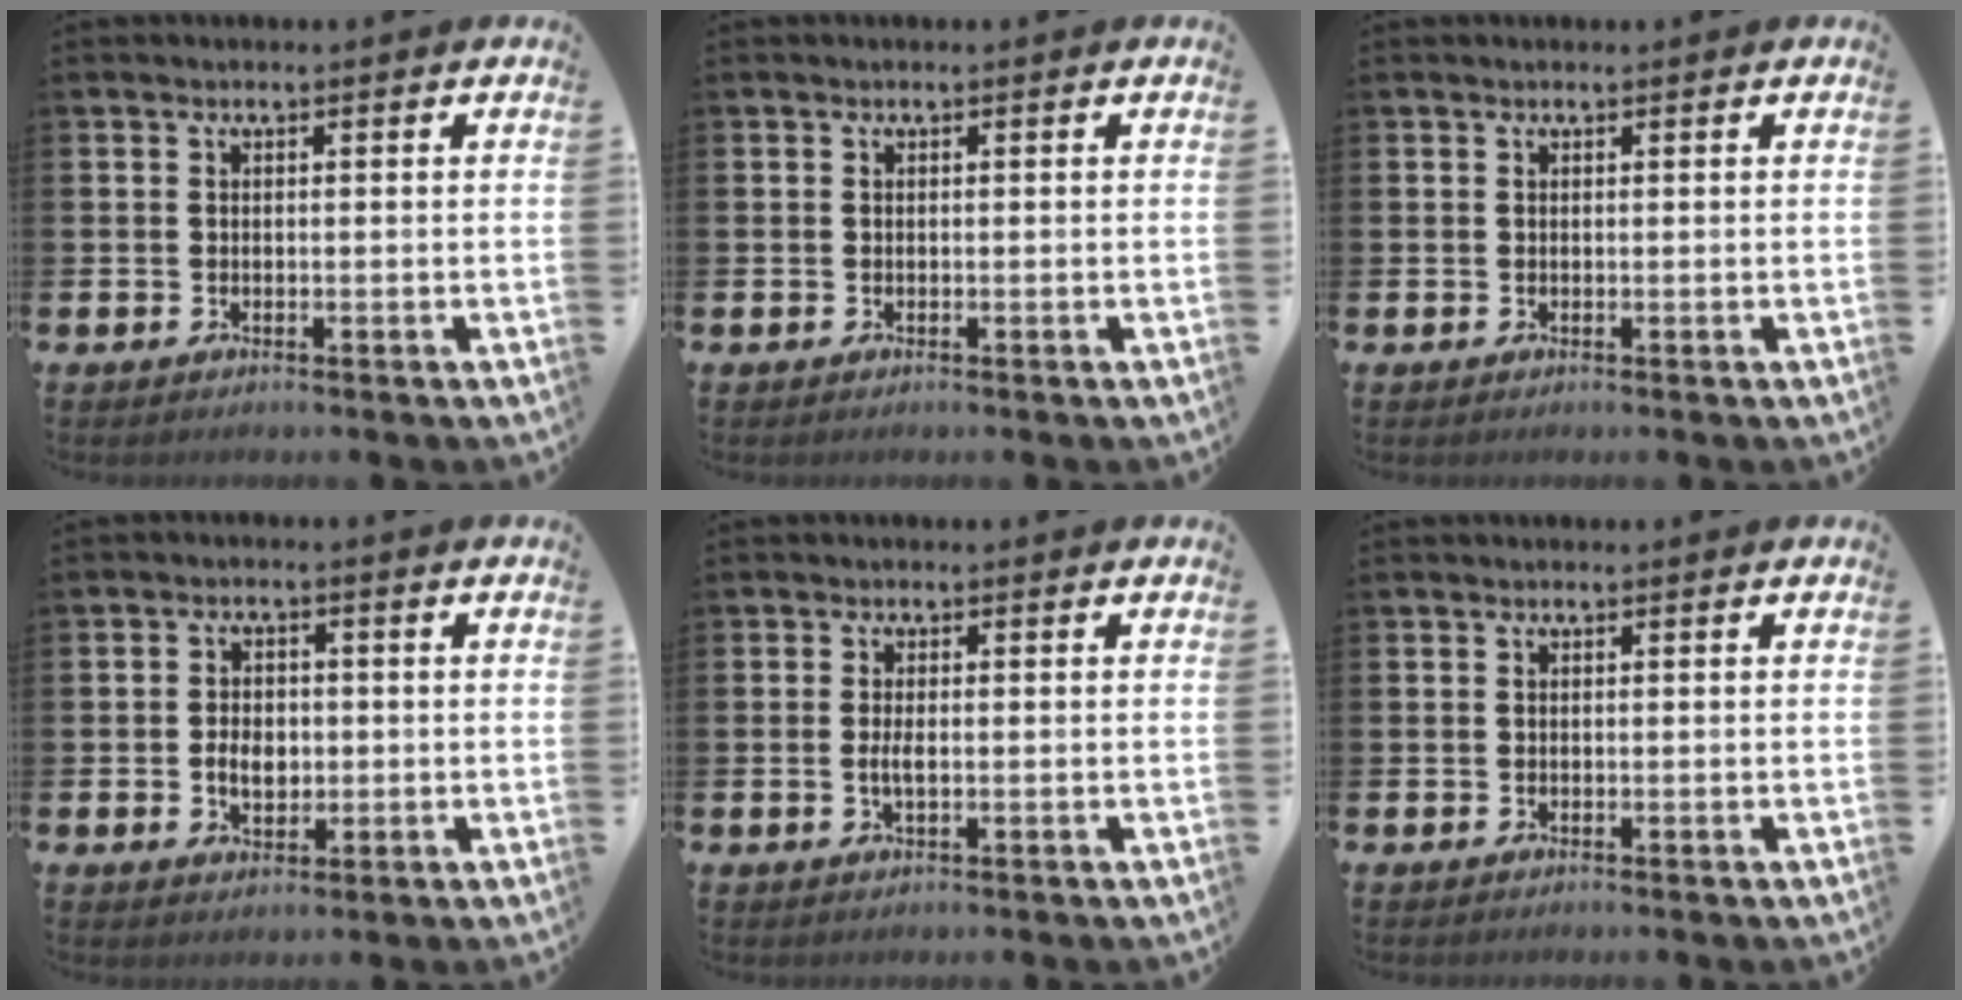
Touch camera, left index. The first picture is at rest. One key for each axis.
{"total": 0.0}
{"total": 0.0}
{"total": 3.9, "fx": -0.4, "fy": 2.8, "fz": 2.7, "tx": -0.037, "ty": 0.001, "tz": -0.015}
{"total": 1.8, "fx": -0.2, "fy": 0.6, "fz": 1.6, "tx": -0.028, "ty": 0.000, "tz": -0.005}
{"total": 0.0}